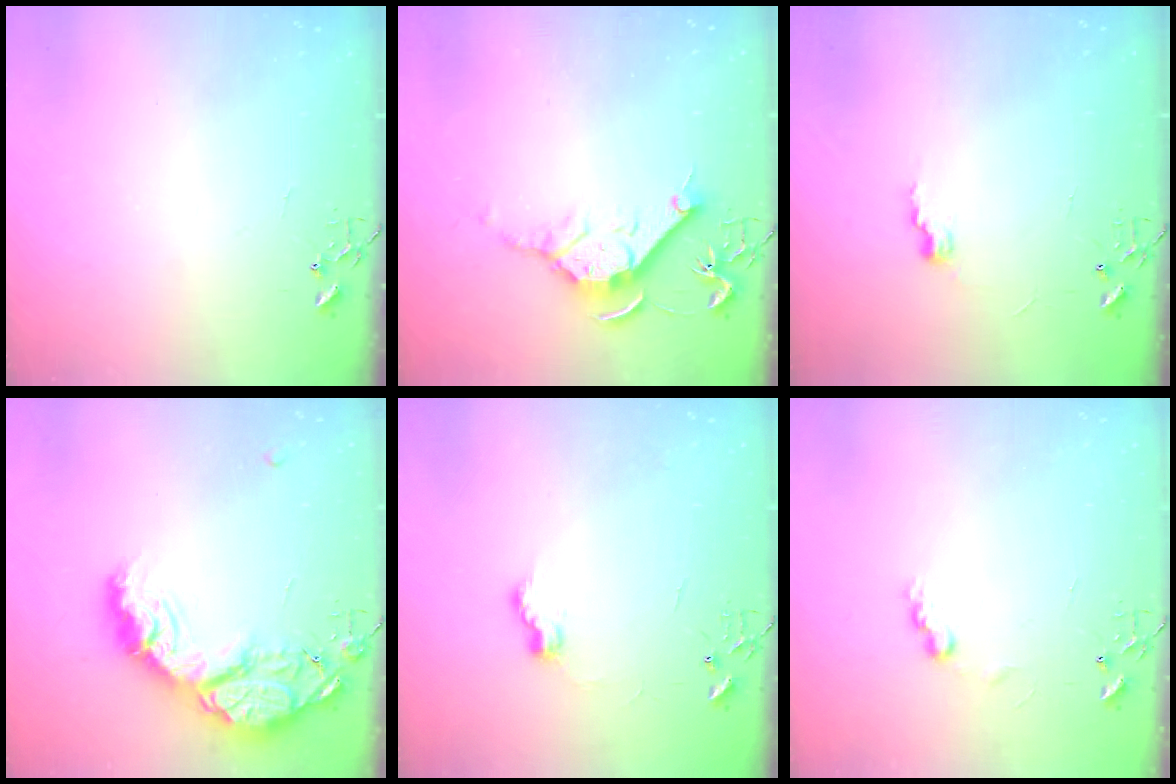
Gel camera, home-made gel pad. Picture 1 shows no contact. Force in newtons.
{"total": 11.4, "press": 11.4, "slide": 0.8}
{"total": 7.0, "press": 7.0, "slide": 0.6}
{"total": 20.5, "press": 20.5, "slide": 1.5}
{"total": 7.6, "press": 7.5, "slide": 0.4}
{"total": 6.6, "press": 6.5, "slide": 0.9}